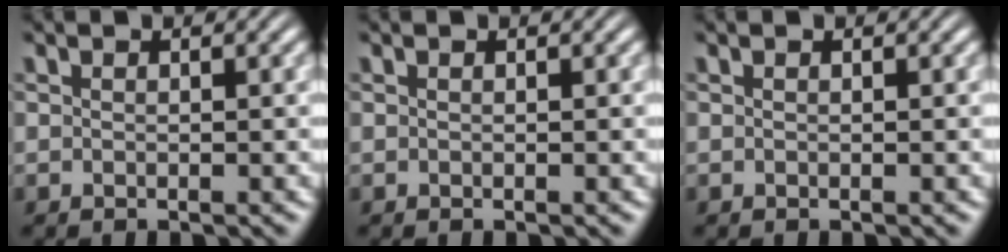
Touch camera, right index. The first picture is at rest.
{"total": 0.0}
{"total": 0.0}